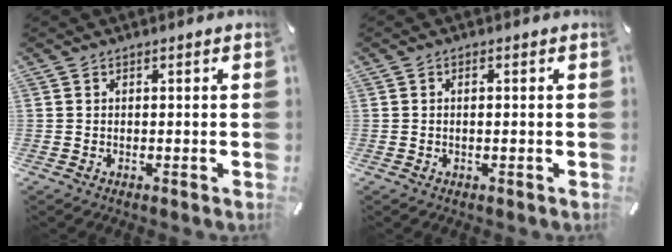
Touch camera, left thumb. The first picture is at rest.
{"total": 1.0, "force": [0.0, 0.2, 1.0], "torque": [-0.020, -0.001, 0.000]}